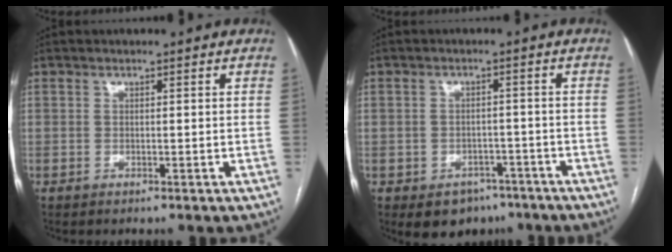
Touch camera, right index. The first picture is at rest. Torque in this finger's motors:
{"motor_torque": [-0.09, -0.08, -0.21, -0.10]}